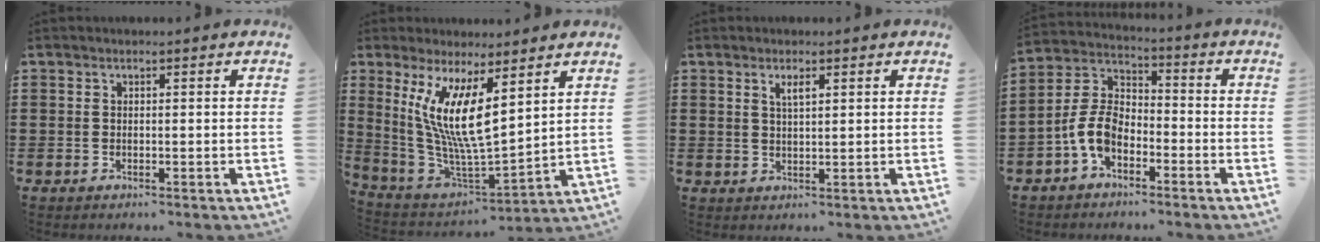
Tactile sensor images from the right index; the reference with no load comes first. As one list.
[{"total": 10.6, "force": [3.5, 2.4, 9.7], "torque": [-0.218, -0.035, 0.062]}, {"total": 2.1, "force": [1.1, 0.6, 1.7], "torque": [-0.035, 0.003, 0.017]}, {"total": 7.9, "force": [-3.5, 4.7, 5.2], "torque": [-0.143, 0.002, -0.077]}]